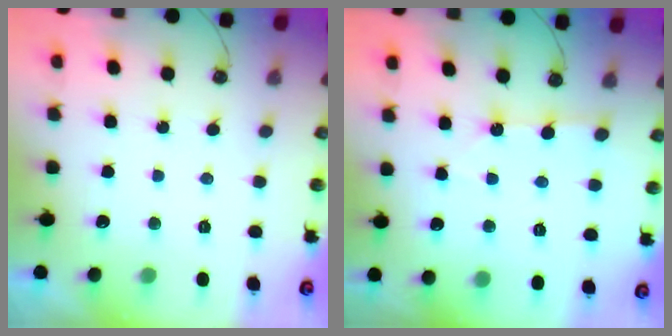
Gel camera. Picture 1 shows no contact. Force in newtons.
{"total": 2.5, "press": 2.5, "slide": 0.3}